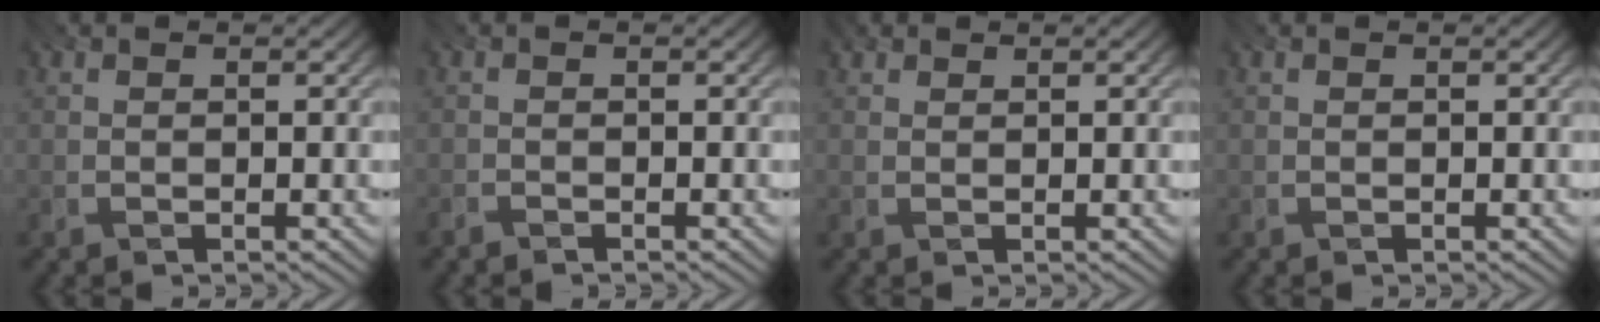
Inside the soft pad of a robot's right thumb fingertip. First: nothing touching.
{"total": 1.3, "force": [-1.2, 0.4, 0.2], "torque": [-0.008, -0.002, -0.029]}
{"total": 1.3, "force": [1.0, 0.7, 0.5], "torque": [-0.014, 0.001, 0.015]}
{"total": 0.0}